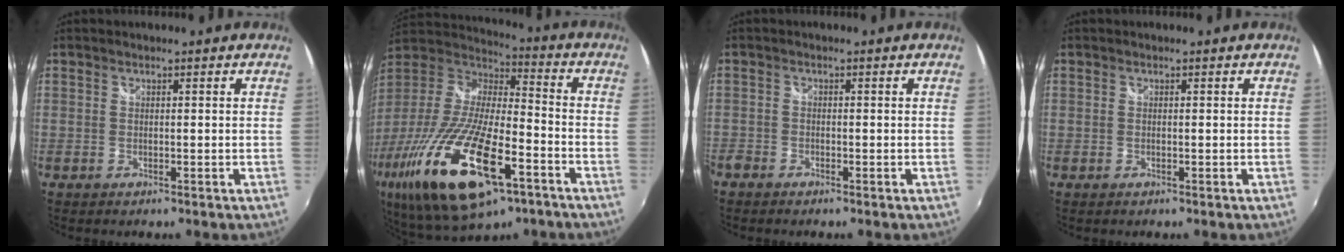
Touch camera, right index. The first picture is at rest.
{"total": 30.4, "force": [-14.8, 10.9, 24.3], "torque": [-0.489, -0.069, -0.259]}
{"total": 1.9, "force": [-1.6, 0.9, 0.2], "torque": [-0.012, -0.004, -0.032]}
{"total": 0.0}